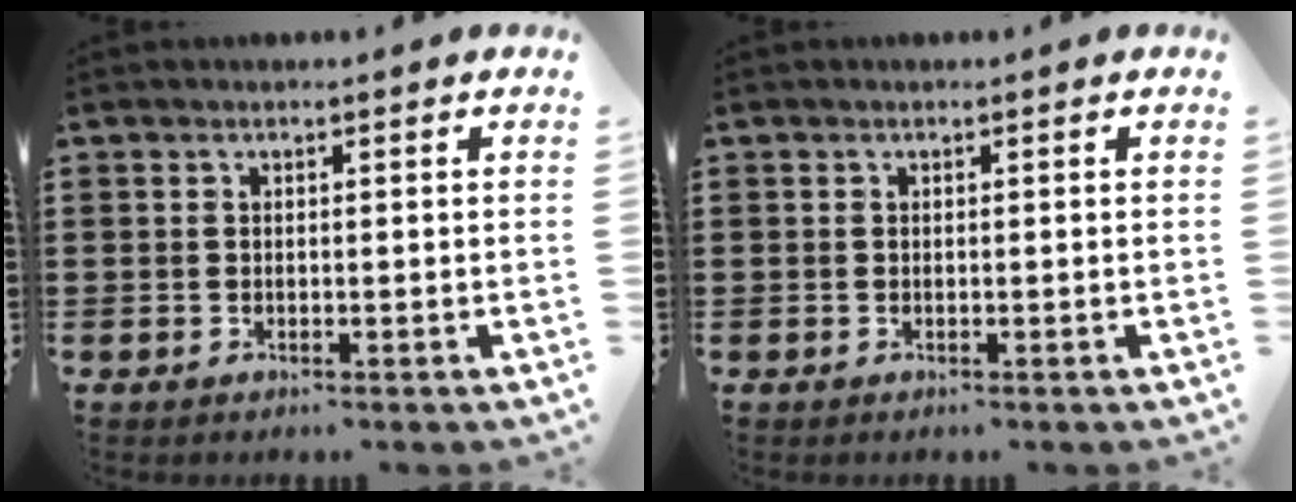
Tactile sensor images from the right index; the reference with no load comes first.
{"total": 0.0}